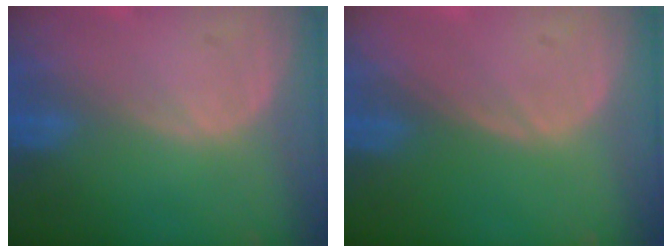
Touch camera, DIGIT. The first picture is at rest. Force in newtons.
{"total": 0.0}